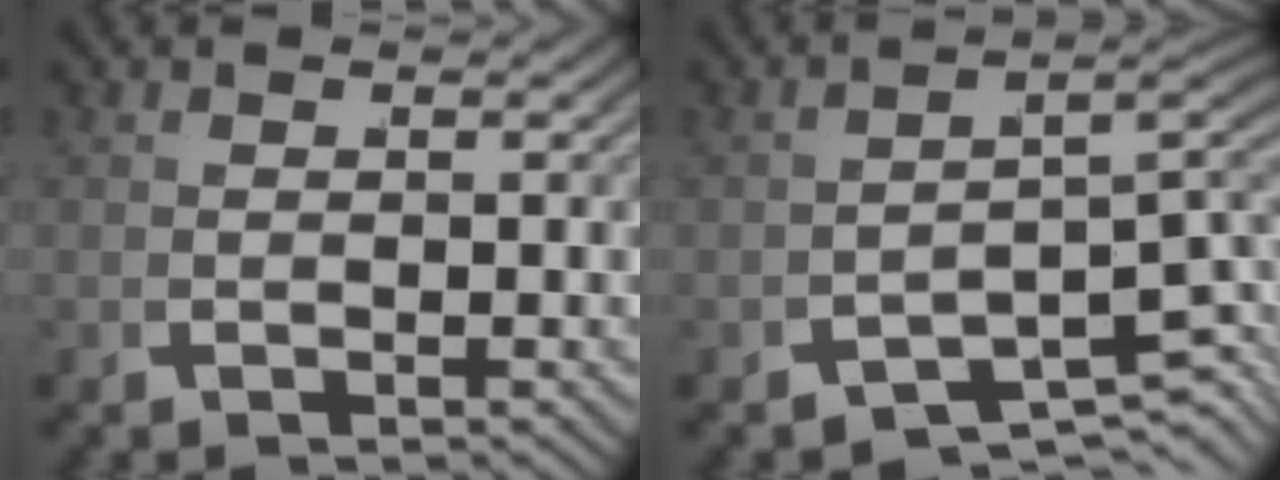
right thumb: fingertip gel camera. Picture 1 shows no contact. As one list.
[{"total": 7.3, "force": [-2.8, 3.6, 5.6], "torque": [-0.077, -0.017, -0.041]}]